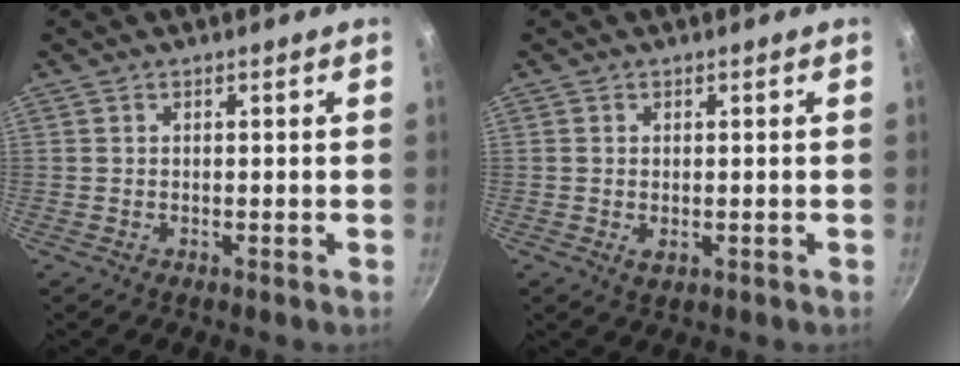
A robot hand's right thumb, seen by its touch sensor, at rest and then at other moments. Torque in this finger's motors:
{"motor_torque": [-0.56, -0.23, -0.21, 0.05, 0.01]}